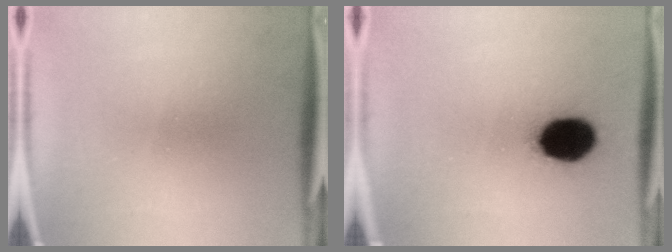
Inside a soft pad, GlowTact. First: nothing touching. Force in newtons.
{"total": 15.2}